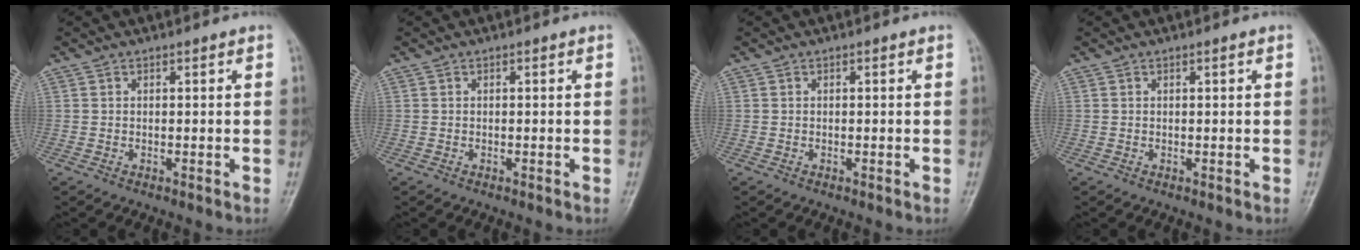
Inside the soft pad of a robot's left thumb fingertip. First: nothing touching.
{"total": 0.0}
{"total": 0.0}
{"total": 0.0}